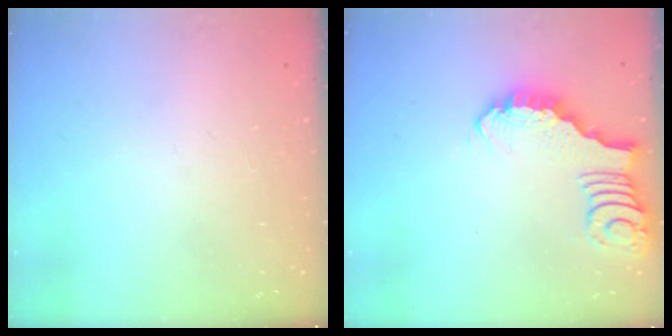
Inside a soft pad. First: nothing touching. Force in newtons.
{"total": 2.7, "press": 2.7, "slide": 0.2}